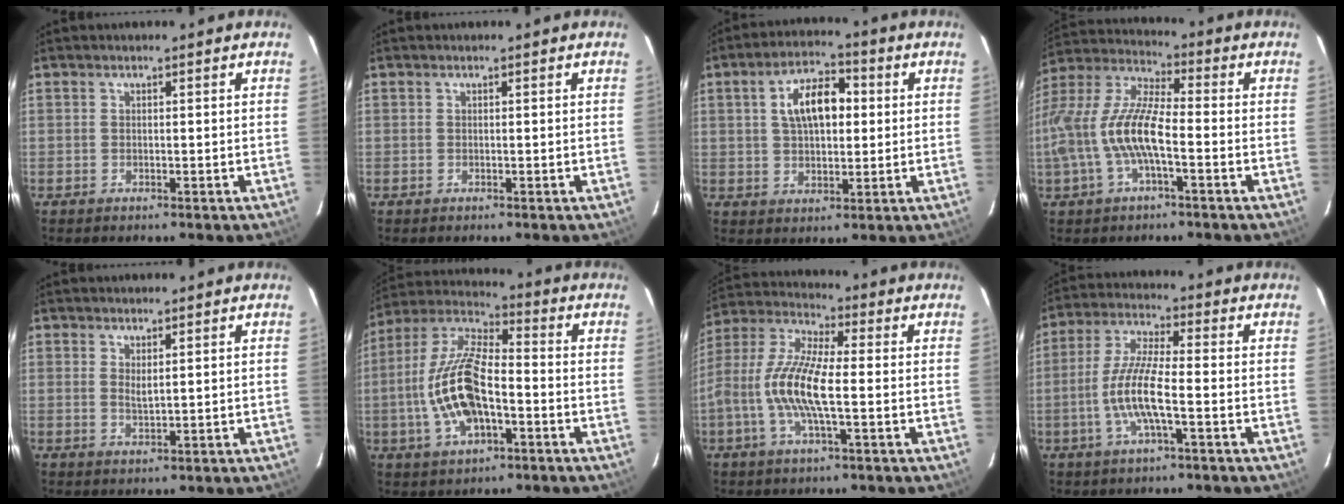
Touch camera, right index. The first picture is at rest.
{"total": 0.0}
{"total": 9.6, "force": [1.9, 5.1, 7.9], "torque": [-0.137, 0.025, 0.034]}
{"total": 15.0, "force": [-3.5, 4.7, 13.8], "torque": [-0.282, 0.001, -0.068]}
{"total": 1.9, "force": [0.7, 0.6, 1.7], "torque": [-0.030, -0.002, 0.013]}
{"total": 15.8, "force": [-4.0, 6.8, 13.6], "torque": [-0.284, 0.003, -0.077]}
{"total": 12.5, "force": [-2.2, 3.0, 11.9], "torque": [-0.248, 0.002, -0.047]}
{"total": 9.7, "force": [-2.9, 1.4, 9.1], "torque": [-0.192, -0.003, -0.055]}